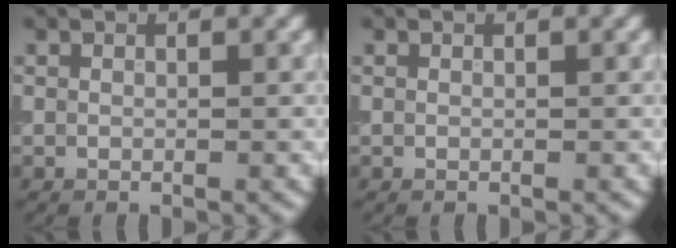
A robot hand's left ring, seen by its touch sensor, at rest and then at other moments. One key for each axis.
{"total": 0.0}